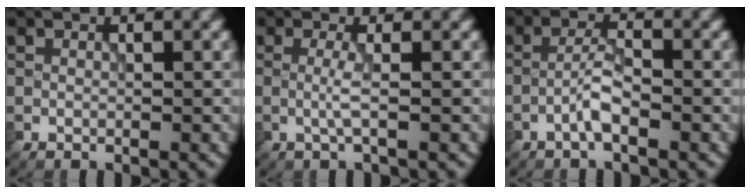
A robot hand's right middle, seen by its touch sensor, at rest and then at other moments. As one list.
[{"total": 1.5, "force": [-0.2, 0.1, 1.5], "torque": [-0.034, -0.002, -0.006]}, {"total": 2.3, "force": [-1.3, 0.4, 1.9], "torque": [-0.038, 0.009, -0.030]}]